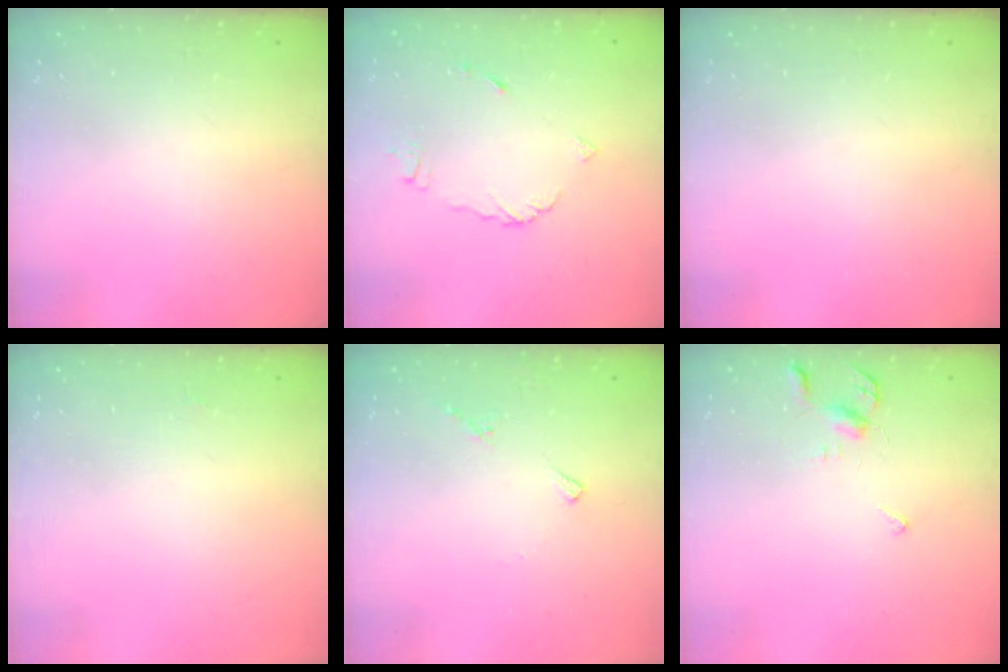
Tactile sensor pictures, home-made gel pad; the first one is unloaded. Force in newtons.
{"total": 5.3, "press": 5.3, "slide": 0.2}
{"total": 0.0}
{"total": 2.0, "press": 2.0, "slide": 0.2}
{"total": 4.7, "press": 4.7, "slide": 0.6}
{"total": 3.9, "press": 3.8, "slide": 0.7}